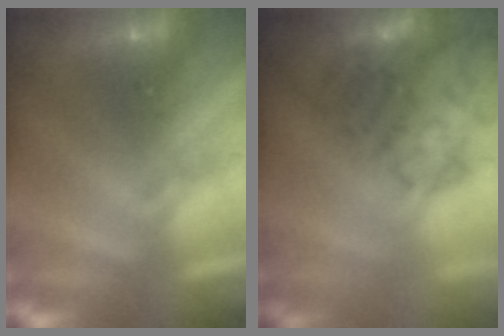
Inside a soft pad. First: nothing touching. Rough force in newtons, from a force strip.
{"total": 4.2}